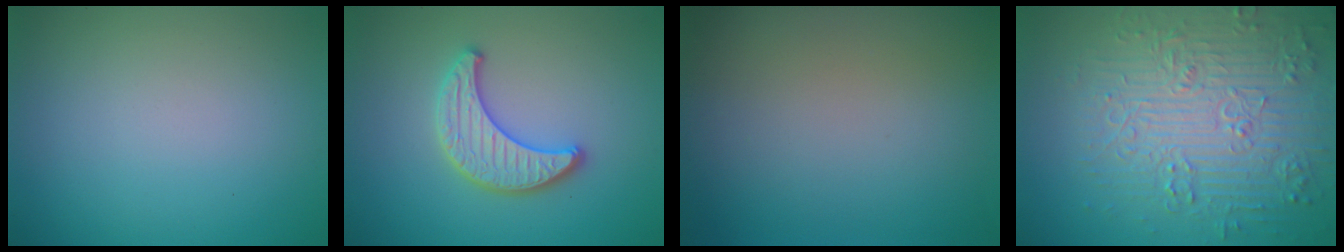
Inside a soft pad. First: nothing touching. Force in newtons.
{"total": 3.5, "press": 3.4, "slide": 0.7}
{"total": 0.0}
{"total": 8.0, "press": 6.2, "slide": 5.0}